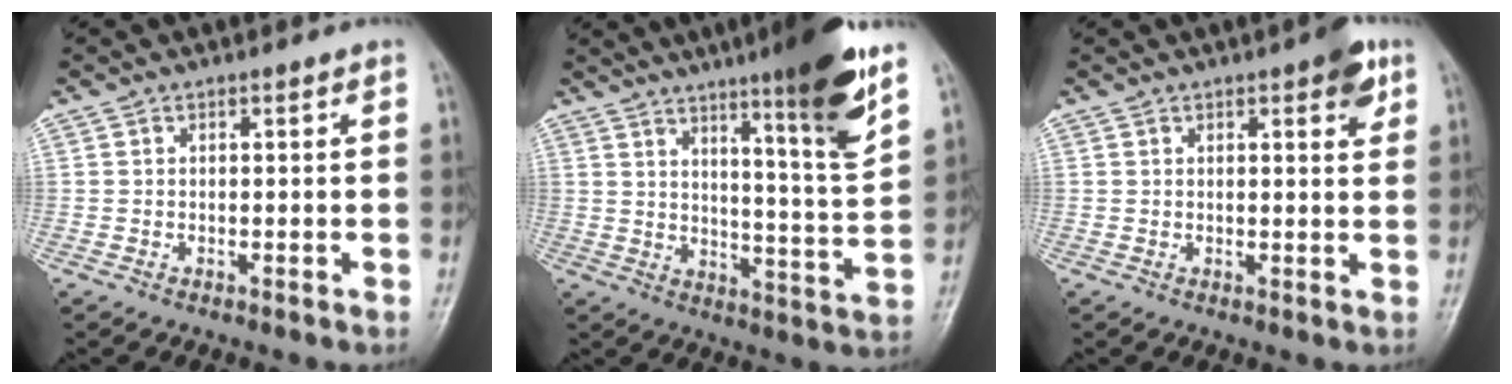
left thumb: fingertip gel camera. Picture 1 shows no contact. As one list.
[{"total": 15.8, "force": [9.6, 1.1, 12.5], "torque": [-0.170, -0.057, 0.144]}, {"total": 4.7, "force": [2.4, 1.4, 3.7], "torque": [-0.038, -0.008, 0.025]}]